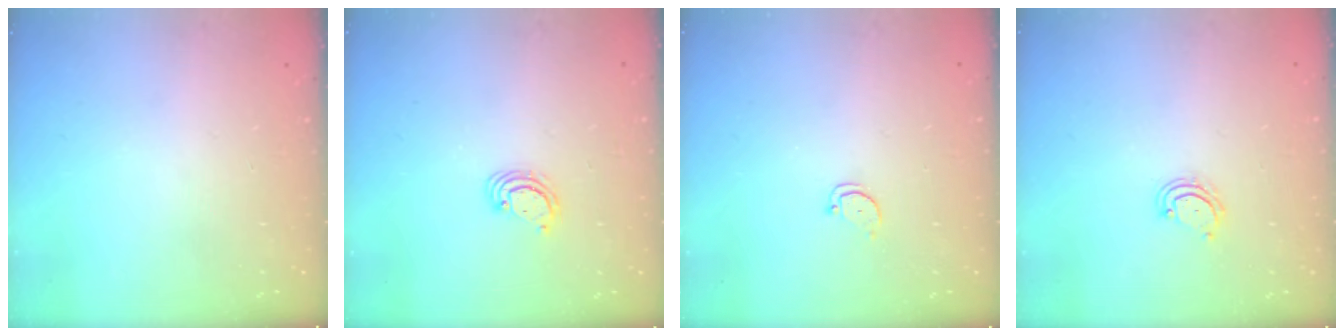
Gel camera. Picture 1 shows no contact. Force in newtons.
{"total": 2.5, "press": 2.5, "slide": 0.3}
{"total": 2.0, "press": 2.0, "slide": 0.2}
{"total": 4.4, "press": 4.3, "slide": 0.3}